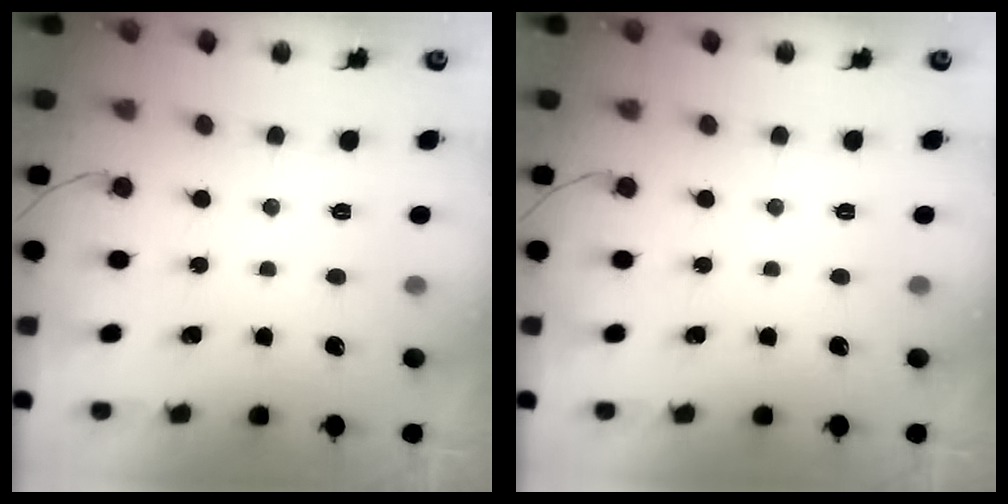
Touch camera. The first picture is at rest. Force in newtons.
{"total": 0.0}